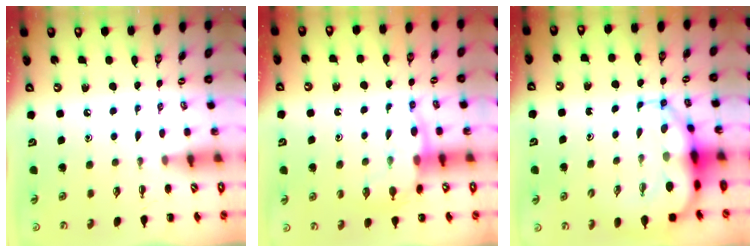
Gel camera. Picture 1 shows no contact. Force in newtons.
{"total": 10.2, "press": 10.1, "slide": 1.6}
{"total": 8.6, "press": 8.3, "slide": 2.4}